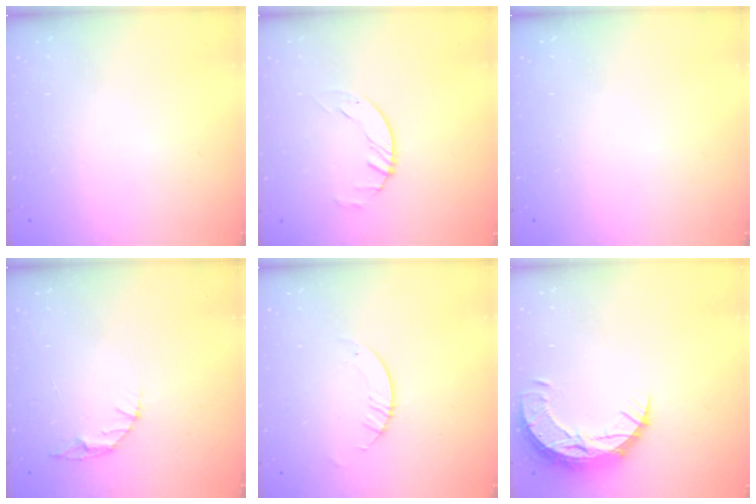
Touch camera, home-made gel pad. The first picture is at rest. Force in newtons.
{"total": 1.4, "press": 1.4, "slide": 0.2}
{"total": 0.0}
{"total": 3.5, "press": 3.5, "slide": 0.4}
{"total": 2.8, "press": 2.8, "slide": 0.2}
{"total": 10.3, "press": 10.2, "slide": 0.8}